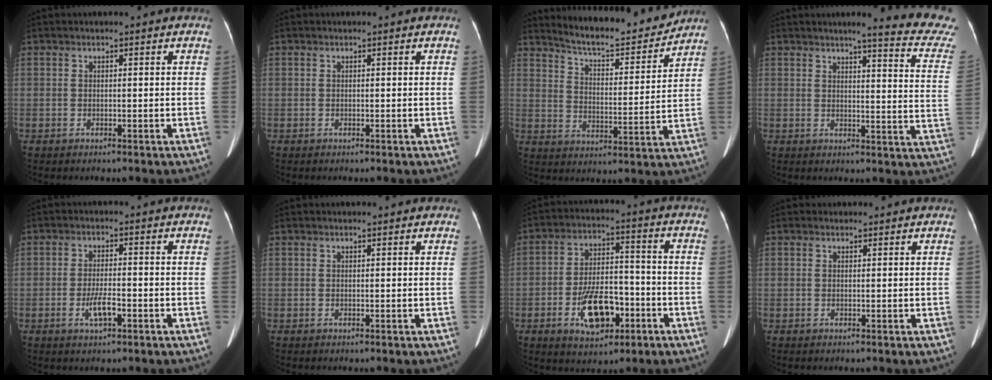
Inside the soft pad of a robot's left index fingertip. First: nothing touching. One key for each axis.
{"total": 0.0}
{"total": 13.0, "fx": 12.4, "fy": 1.1, "fz": 3.6, "tx": -0.060, "ty": -0.010, "tz": 0.186}
{"total": 14.1, "fx": 13.0, "fy": -0.6, "fz": 5.4, "tx": -0.055, "ty": -0.090, "tz": 0.123}
{"total": 3.5, "fx": -1.5, "fy": 0.8, "fz": 3.0, "tx": -0.063, "ty": -0.001, "tz": -0.027}
{"total": 1.6, "fx": 1.5, "fy": 0.2, "fz": 0.4, "tx": -0.012, "ty": 0.011, "tz": 0.015}
{"total": 10.3, "fx": -4.4, "fy": 5.0, "fz": 7.9, "tx": -0.147, "ty": 0.009, "tz": -0.069}
{"total": 0.7, "fx": 0.6, "fy": 0.3, "fz": -0.1, "tx": -0.006, "ty": 0.003, "tz": 0.009}